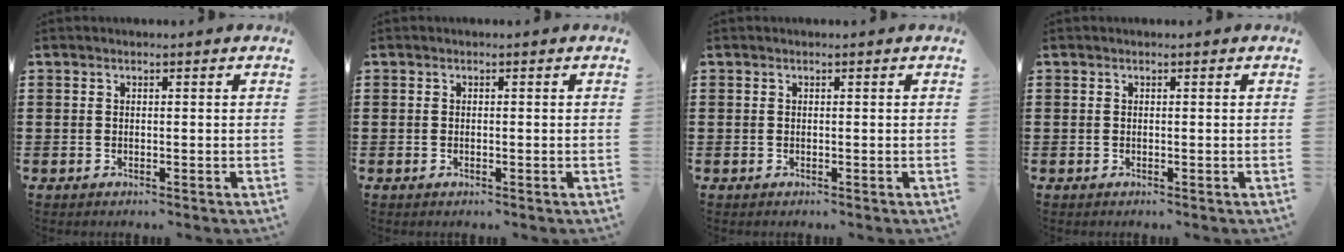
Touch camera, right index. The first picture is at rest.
{"total": 0.0}
{"total": 0.0}
{"total": 0.0}